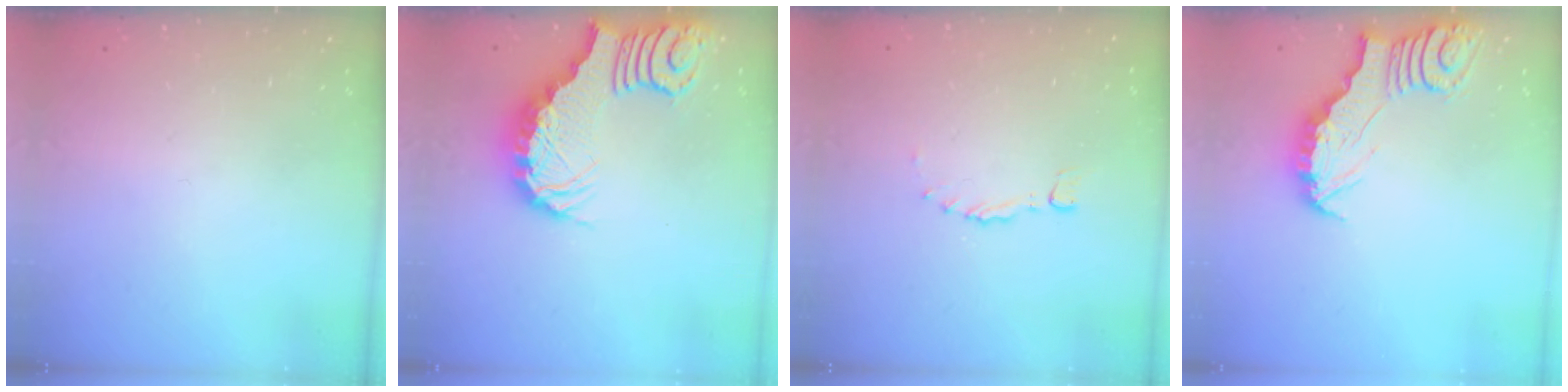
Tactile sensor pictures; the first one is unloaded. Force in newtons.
{"total": 3.0, "press": 2.9, "slide": 0.7}
{"total": 0.0}
{"total": 3.3, "press": 3.3, "slide": 0.3}